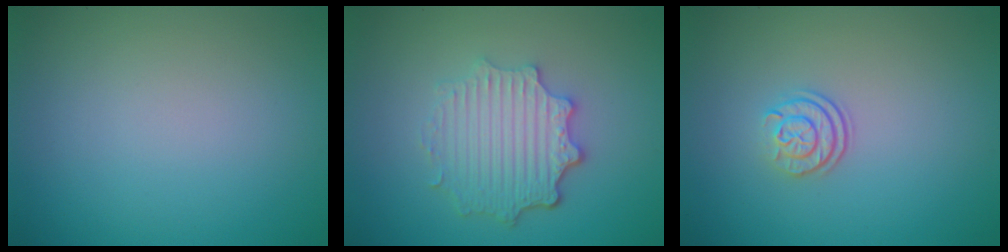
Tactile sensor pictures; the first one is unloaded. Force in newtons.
{"total": 4.7, "press": 3.7, "slide": 2.9}
{"total": 2.4, "press": 1.8, "slide": 1.5}